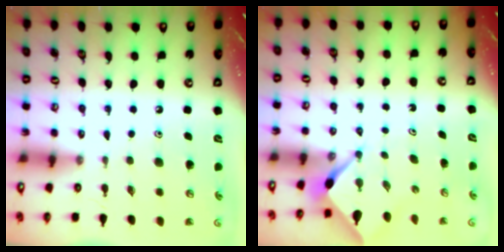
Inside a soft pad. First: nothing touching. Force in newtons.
{"total": 2.2, "press": 2.2, "slide": 0.3}